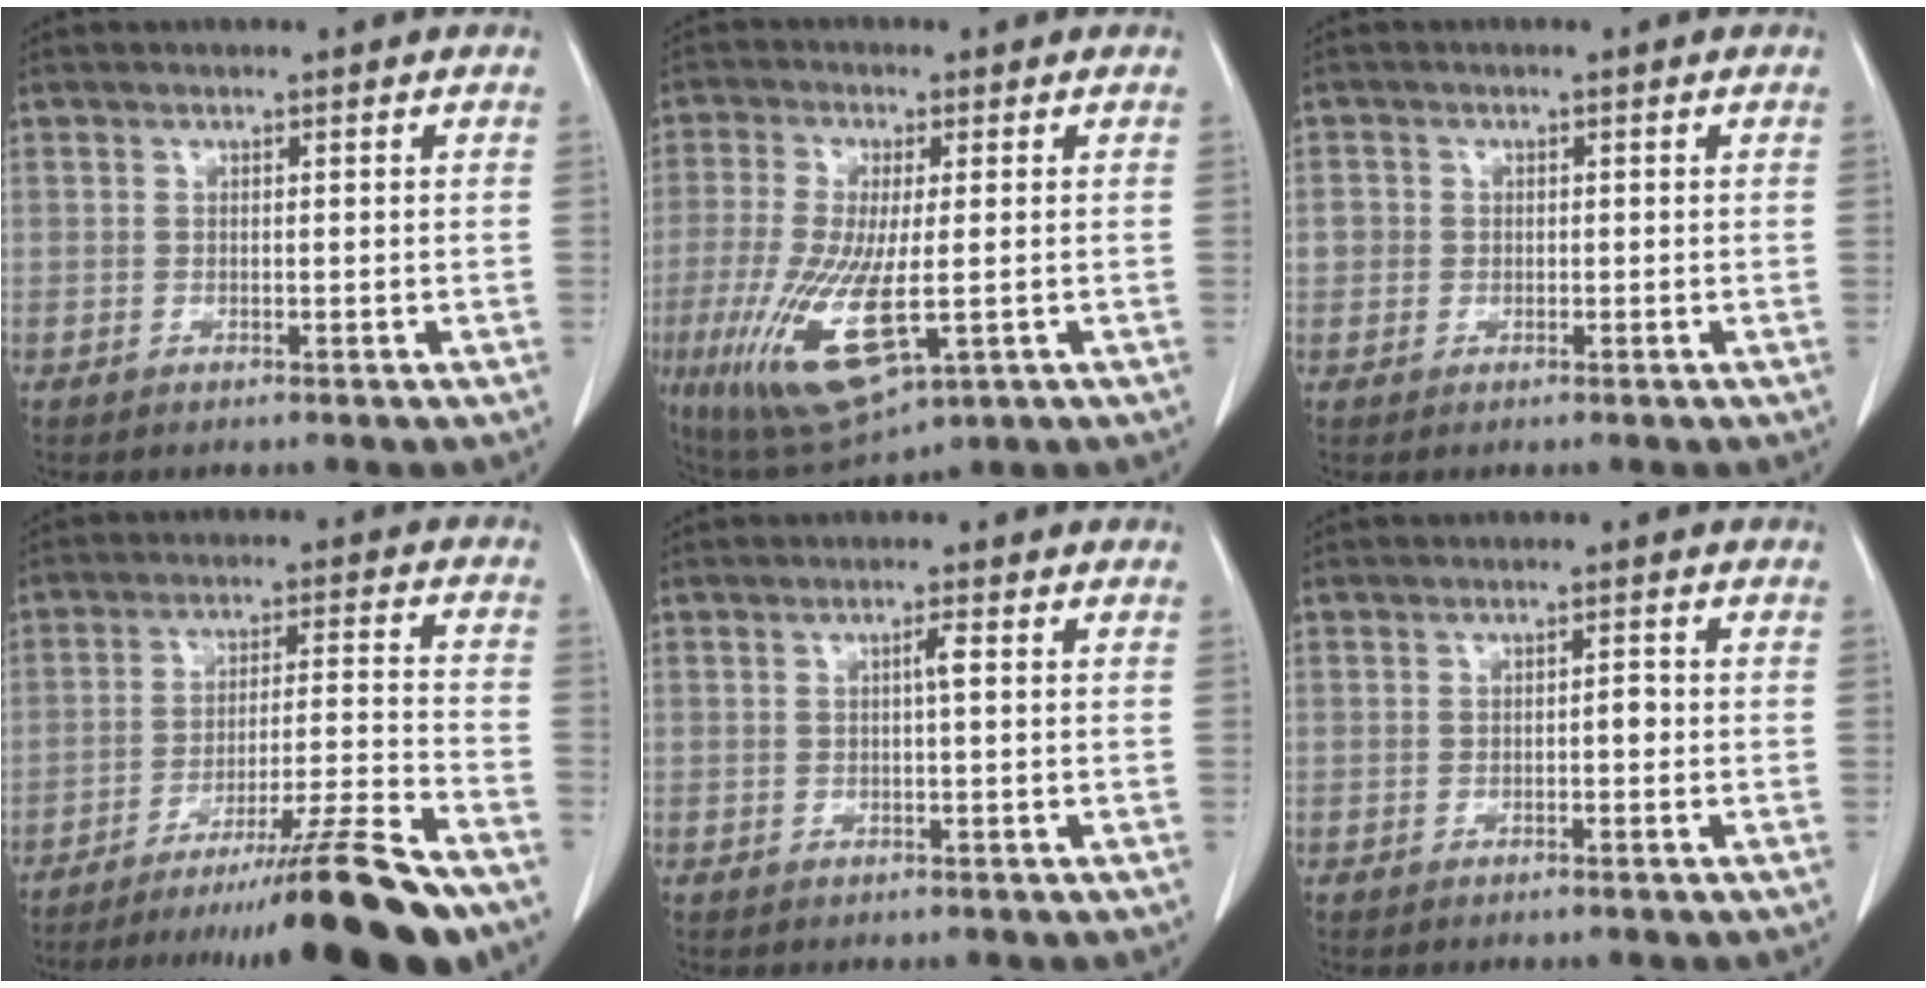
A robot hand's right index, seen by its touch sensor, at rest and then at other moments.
{"total": 13.5, "force": [-3.3, 3.7, 12.5], "torque": [-0.253, -0.033, -0.046]}
{"total": 2.2, "force": [0.0, 2.2, 0.3], "torque": [0.005, 0.007, 0.001]}
{"total": 19.4, "force": [-16.0, -1.8, 10.9], "torque": [-0.136, -0.013, -0.253]}
{"total": 1.4, "force": [0.2, 0.0, 1.4], "torque": [-0.026, 0.002, 0.002]}
{"total": 1.1, "force": [-0.3, 0.4, 1.0], "torque": [-0.012, 0.004, -0.005]}